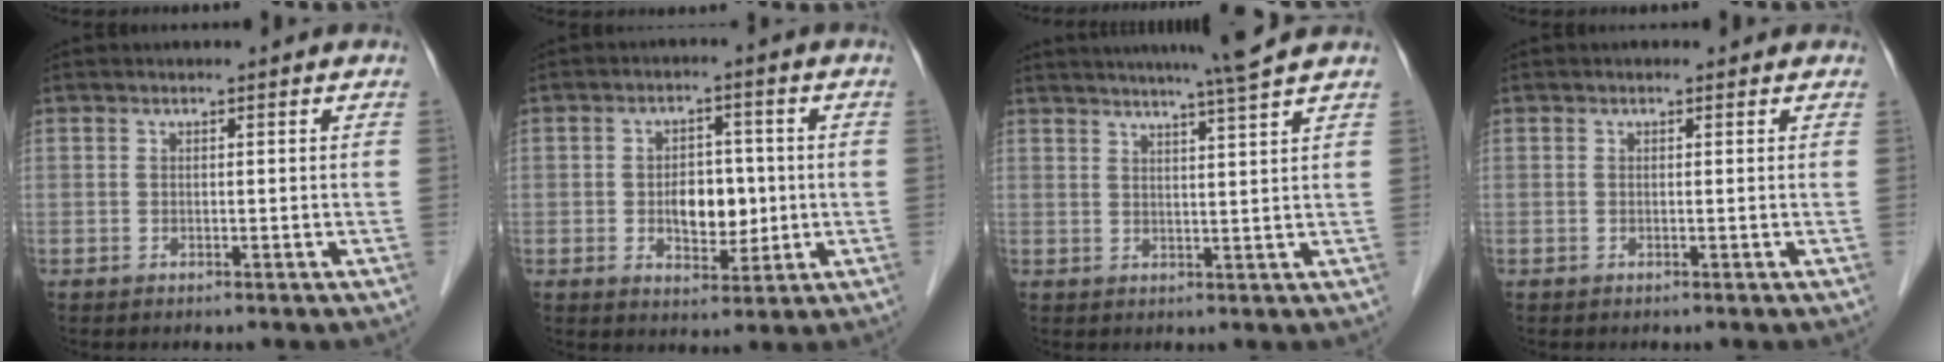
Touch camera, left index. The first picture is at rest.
{"total": 6.4, "force": [-0.5, 4.0, 5.0], "torque": [-0.080, 0.008, -0.002]}
{"total": 7.9, "force": [6.7, -1.8, 3.9], "torque": [-0.058, 0.000, 0.087]}
{"total": 0.0}